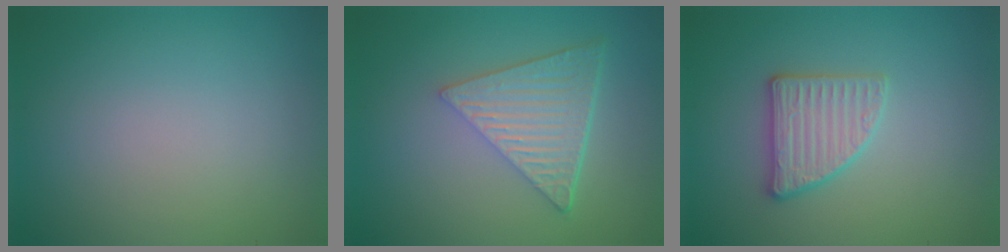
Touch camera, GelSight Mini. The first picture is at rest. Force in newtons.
{"total": 6.3, "press": 4.2, "slide": 4.7}
{"total": 2.9, "press": 2.8, "slide": 0.5}